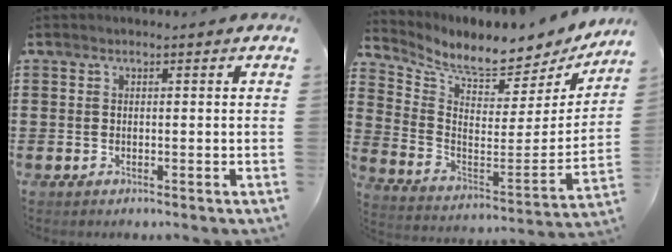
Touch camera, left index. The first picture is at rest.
{"total": 6.6, "force": [6.0, 0.9, 2.6], "torque": [-0.067, -0.069, 0.094]}